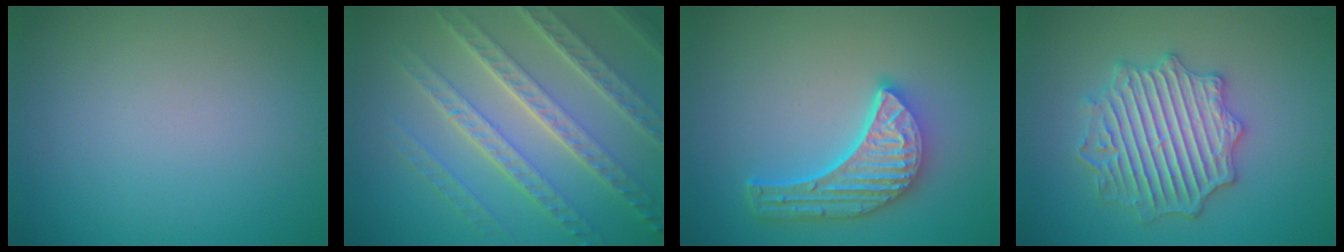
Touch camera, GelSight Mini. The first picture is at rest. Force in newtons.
{"total": 7.8, "press": 5.4, "slide": 5.6}
{"total": 5.7, "press": 4.4, "slide": 3.5}
{"total": 5.2, "press": 5.1, "slide": 0.9}